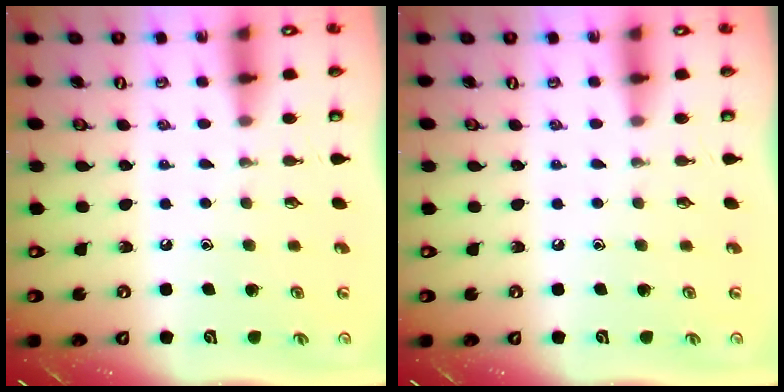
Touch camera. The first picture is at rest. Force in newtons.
{"total": 0.0}